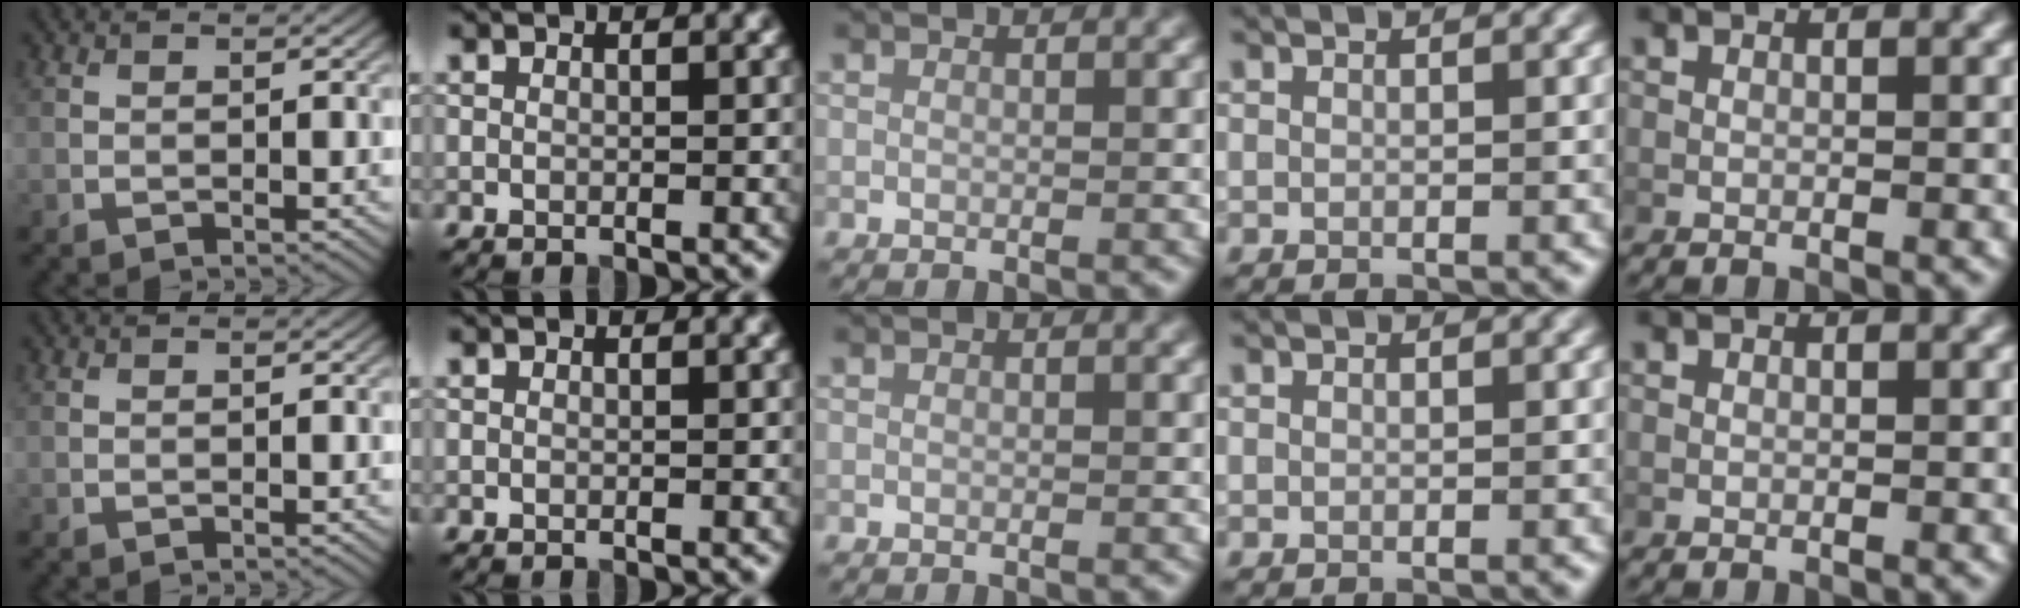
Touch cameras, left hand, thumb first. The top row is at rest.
{}